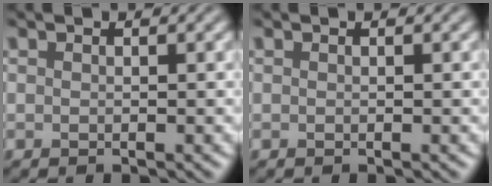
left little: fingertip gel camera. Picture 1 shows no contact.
{"total": 0.0}